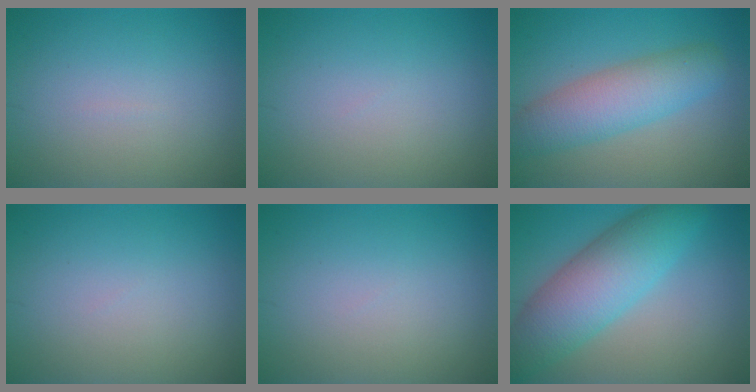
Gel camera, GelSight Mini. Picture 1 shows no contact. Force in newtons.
{"total": 0.0}
{"total": 5.8, "press": 5.8, "slide": 0.1}
{"total": 0.0}
{"total": 0.0}
{"total": 8.0, "press": 8.0, "slide": 0.2}